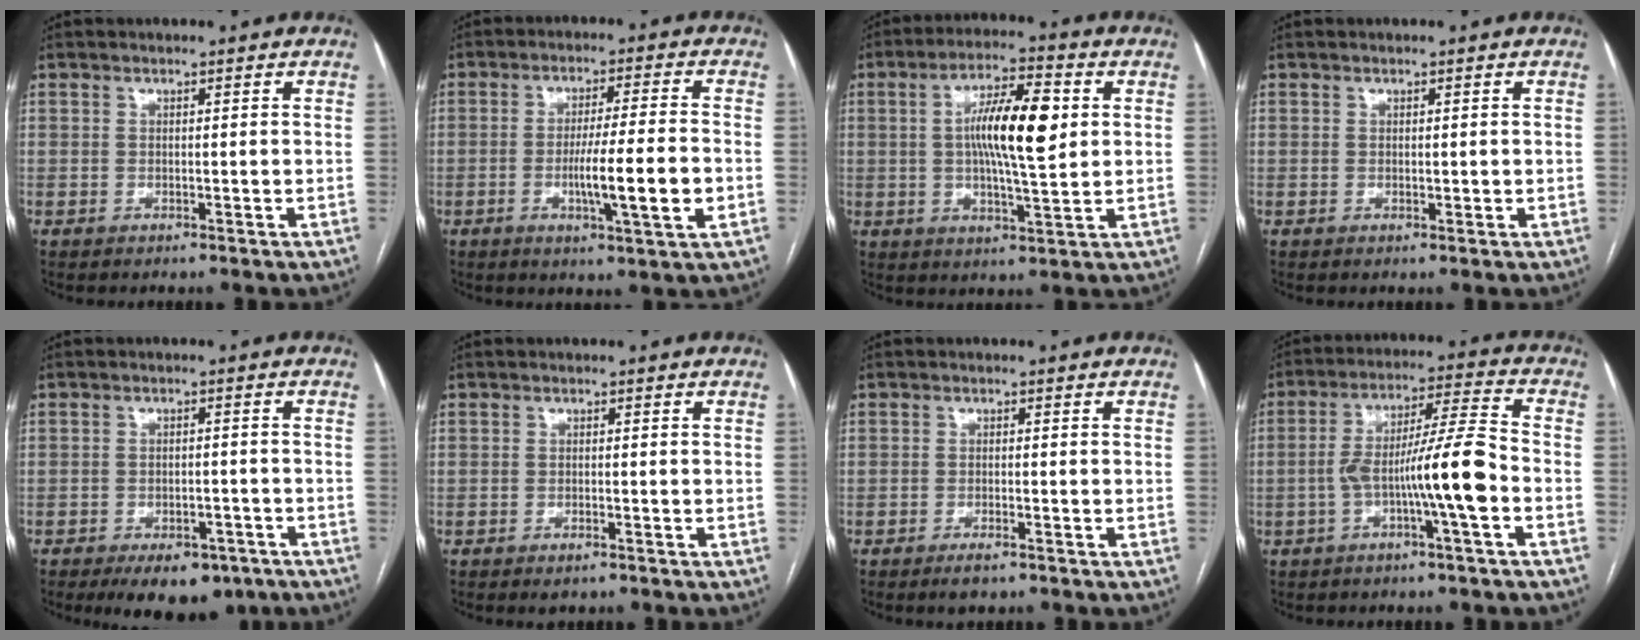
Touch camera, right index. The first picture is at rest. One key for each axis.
{"total": 9.8, "fx": -2.4, "fy": -0.1, "fz": 9.5, "tx": -0.157, "ty": -0.009, "tz": -0.037}
{"total": 11.7, "fx": 1.7, "fy": 2.2, "fz": 11.4, "tx": -0.200, "ty": 0.012, "tz": 0.026}
{"total": 0.8, "fx": 0.1, "fy": 0.5, "fz": 0.6, "tx": -0.006, "ty": -0.001, "tz": 0.007}
{"total": 9.0, "fx": -6.3, "fy": 4.4, "fz": 4.7, "tx": -0.055, "ty": 0.004, "tz": -0.087}
{"total": 1.6, "fx": -1.1, "fy": 0.5, "fz": 1.1, "tx": -0.018, "ty": -0.003, "tz": -0.009}
{"total": 2.4, "fx": -1.7, "fy": 0.5, "fz": 1.6, "tx": -0.033, "ty": -0.005, "tz": -0.023}
{"total": 10.8, "fx": -3.1, "fy": -0.1, "fz": 10.4, "tx": -0.184, "ty": 0.020, "tz": -0.053}